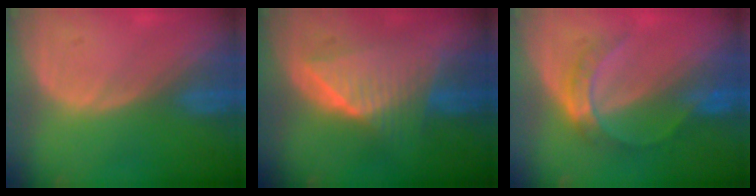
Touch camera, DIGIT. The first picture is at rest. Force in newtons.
{"total": 7.7, "press": 7.7, "slide": 0.3}
{"total": 5.0, "press": 4.7, "slide": 1.5}